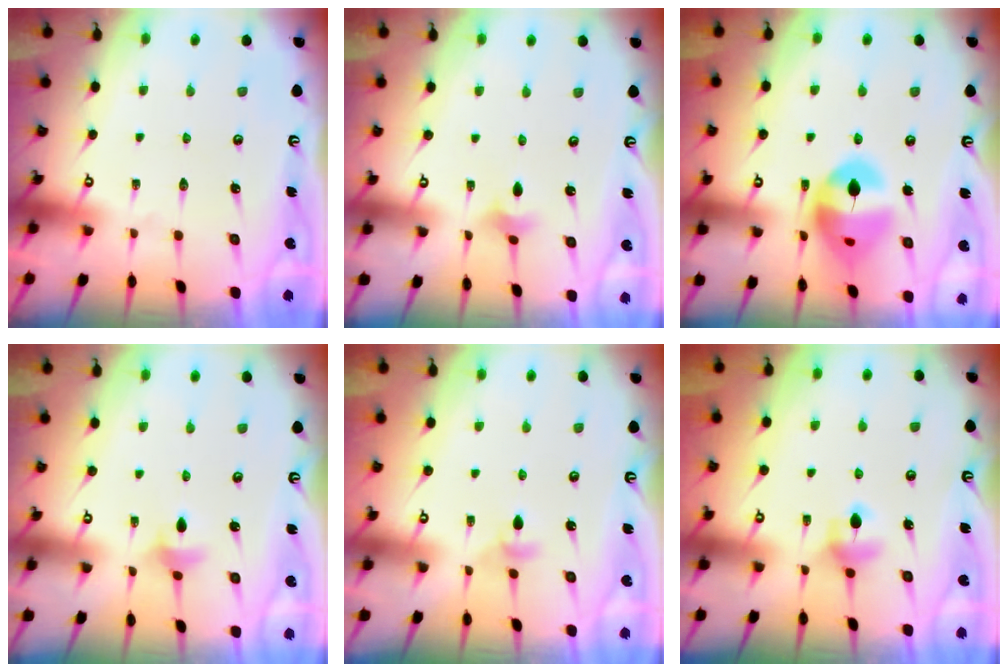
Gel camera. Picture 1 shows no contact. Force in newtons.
{"total": 1.9, "press": 1.8, "slide": 0.5}
{"total": 15.4, "press": 15.3, "slide": 1.8}
{"total": 4.8, "press": 4.7, "slide": 1.0}
{"total": 3.2, "press": 3.1, "slide": 0.8}
{"total": 5.4, "press": 5.4, "slide": 0.9}